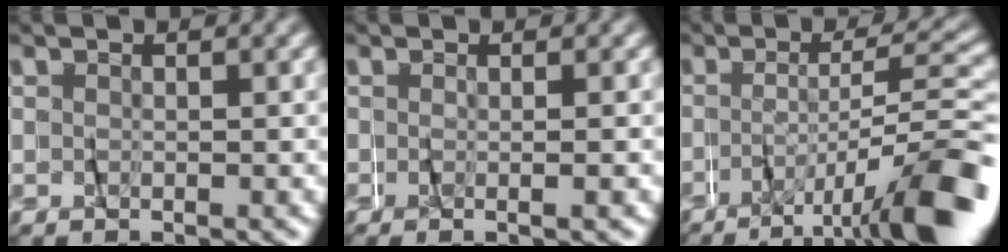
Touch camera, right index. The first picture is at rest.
{"total": 2.2, "force": [-1.2, -1.8, -0.1], "torque": [-0.001, -0.009, -0.015]}
{"total": 7.6, "force": [-6.3, -1.5, 4.0], "torque": [-0.048, -0.007, -0.097]}